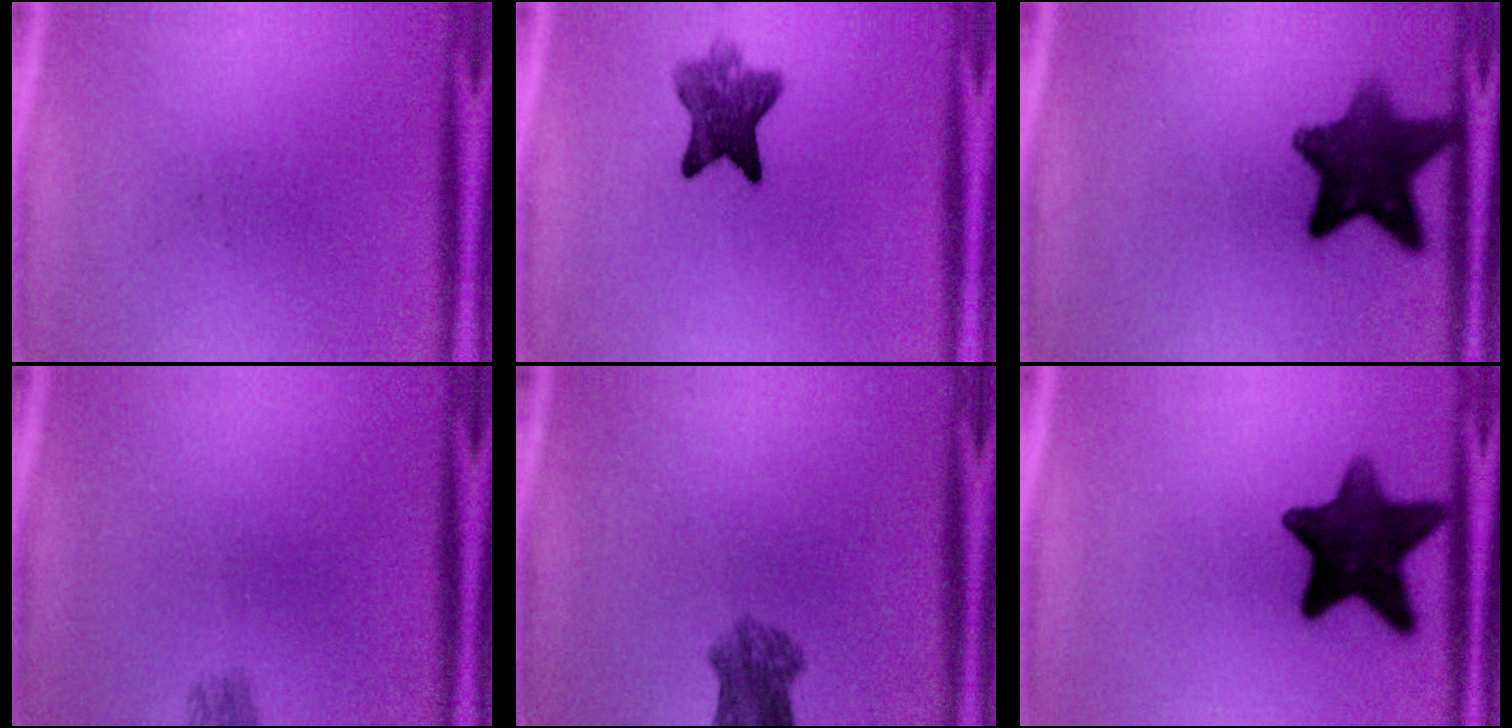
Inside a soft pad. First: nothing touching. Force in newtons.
{"total": 6.9}
{"total": 11.0}
{"total": 1.6}
{"total": 5.0}
{"total": 13.3}